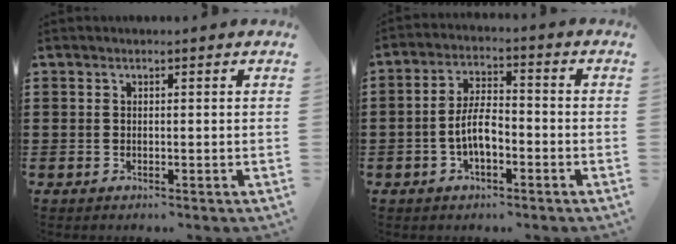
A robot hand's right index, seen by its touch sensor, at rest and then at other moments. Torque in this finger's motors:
{"motor_torque": [1.25, 0.88, 0.31, 0.14]}